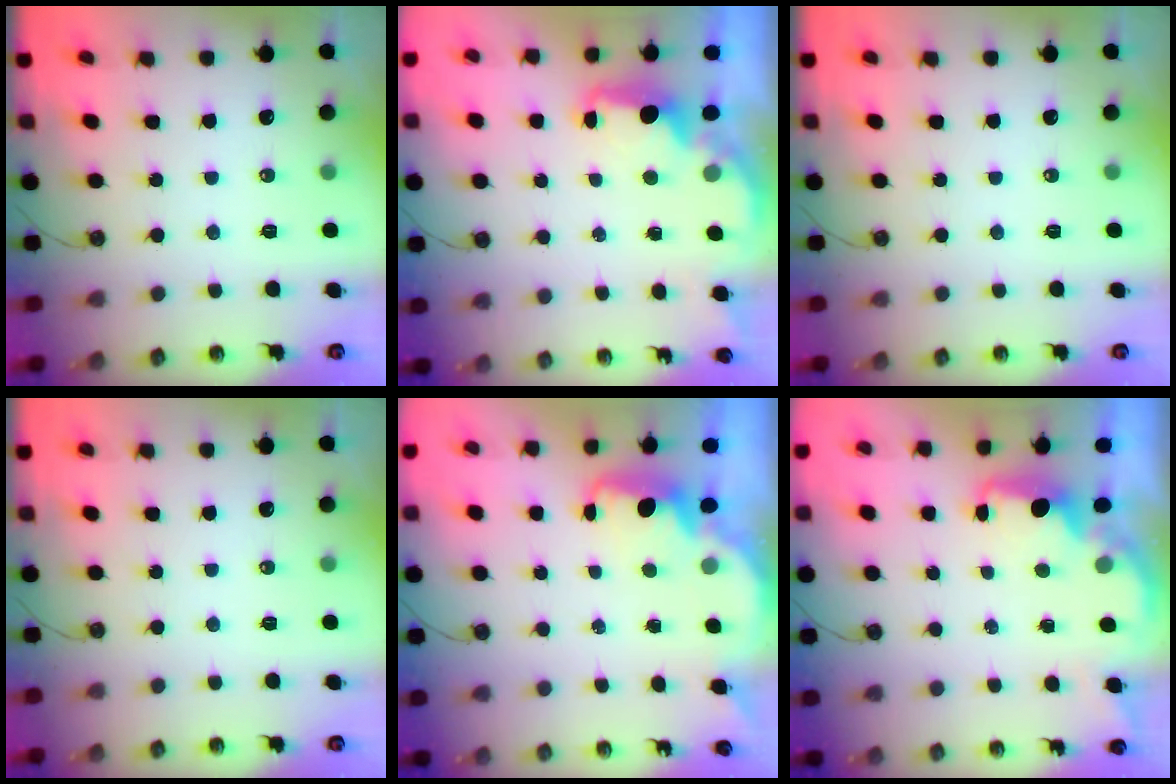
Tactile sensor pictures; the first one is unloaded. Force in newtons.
{"total": 2.2, "press": 2.1, "slide": 0.8}
{"total": 0.0}
{"total": 0.0}
{"total": 2.4, "press": 2.3, "slide": 0.6}
{"total": 2.0, "press": 1.9, "slide": 0.8}